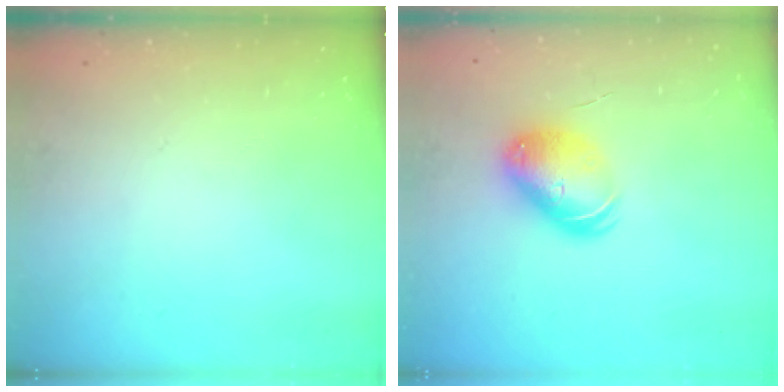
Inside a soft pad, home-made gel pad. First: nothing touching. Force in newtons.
{"total": 9.0, "press": 8.9, "slide": 1.3}